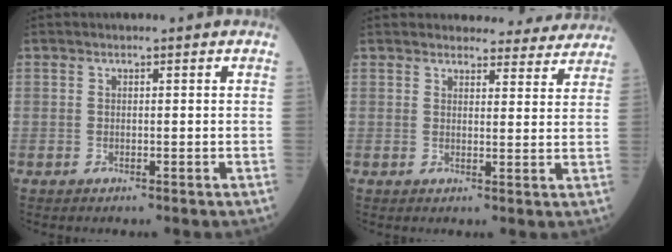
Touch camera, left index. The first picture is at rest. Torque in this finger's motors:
{"motor_torque": [1.09, -1.05, 0.53, 0.04]}